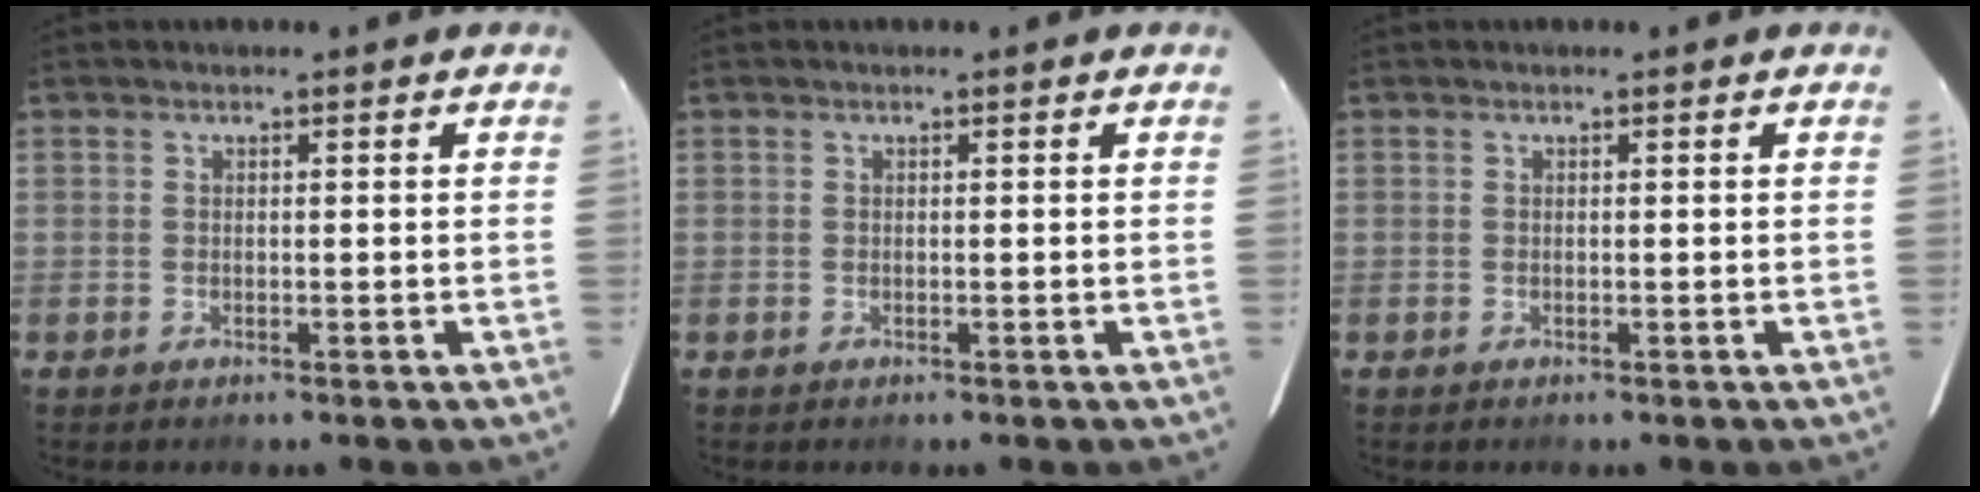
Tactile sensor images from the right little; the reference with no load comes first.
{"total": 0.0}
{"total": 0.0}